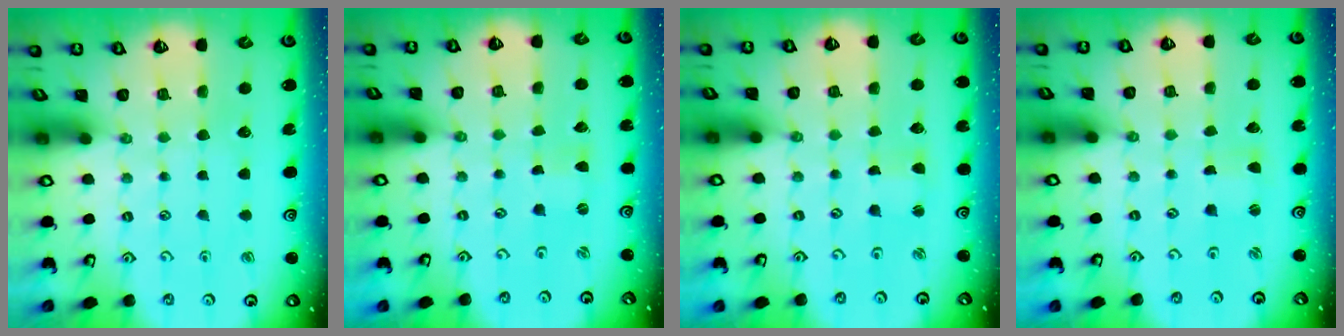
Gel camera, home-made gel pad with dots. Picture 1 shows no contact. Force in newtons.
{"total": 0.0}
{"total": 1.7, "press": 1.7, "slide": 0.2}
{"total": 1.0, "press": 1.0, "slide": 0.1}